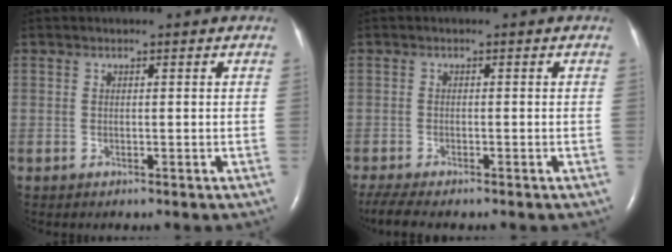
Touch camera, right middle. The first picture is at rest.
{"total": 5.9, "force": [-4.8, 1.0, 3.2], "torque": [-0.063, -0.013, -0.080]}